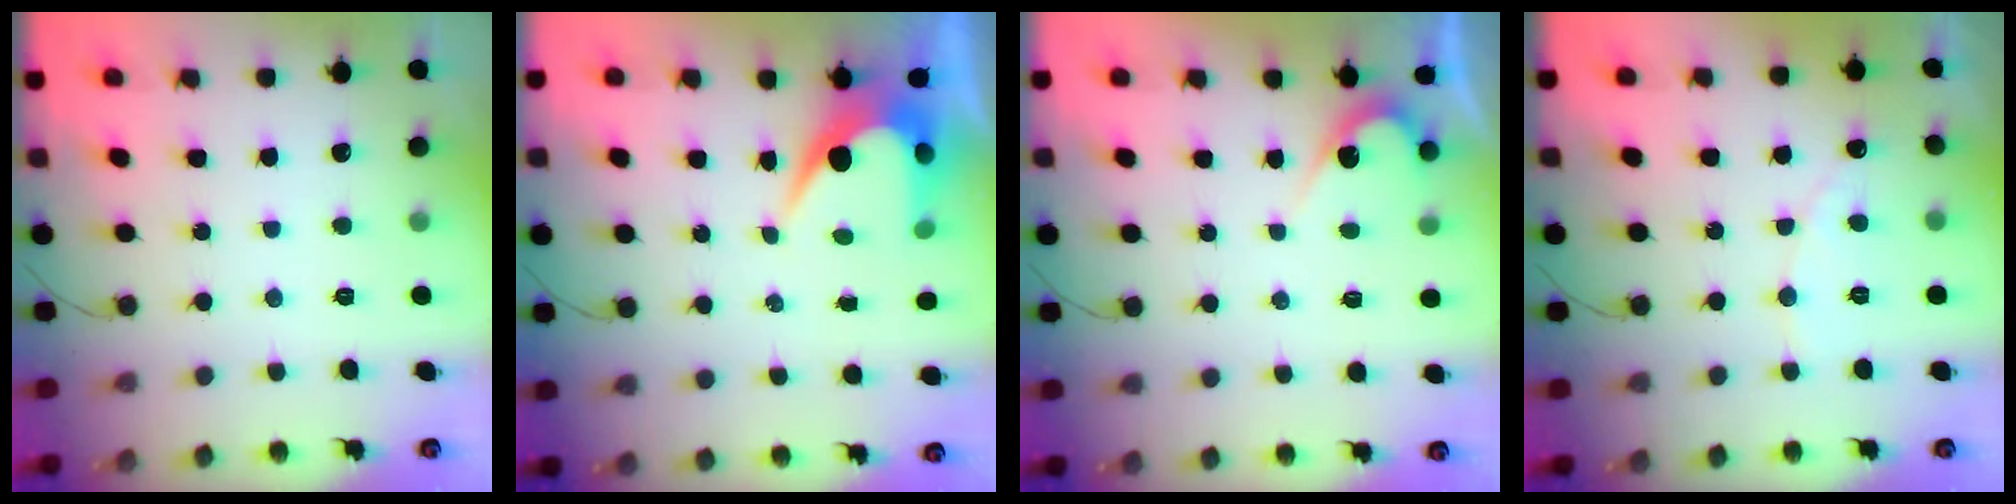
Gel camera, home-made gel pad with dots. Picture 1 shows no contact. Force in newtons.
{"total": 6.8, "press": 6.8, "slide": 0.4}
{"total": 3.8, "press": 3.8, "slide": 0.2}
{"total": 5.4, "press": 5.4, "slide": 0.3}